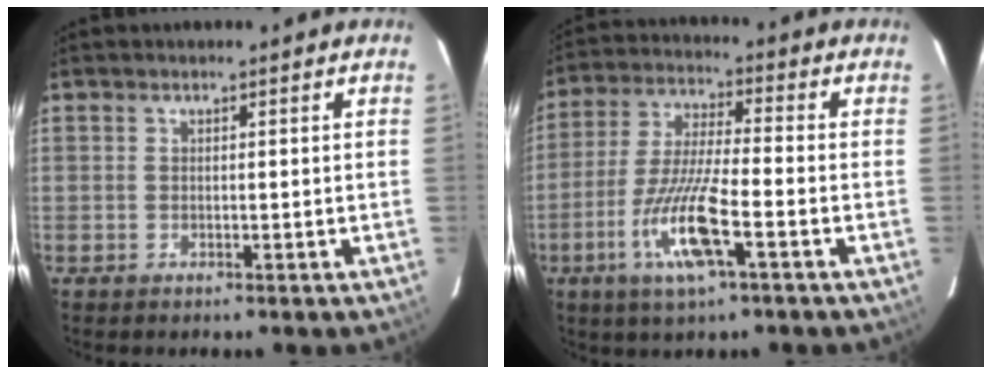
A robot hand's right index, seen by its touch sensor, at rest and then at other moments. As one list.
[{"total": 11.8, "force": [-4.7, 1.2, 10.8], "torque": [-0.216, -0.015, -0.089]}]